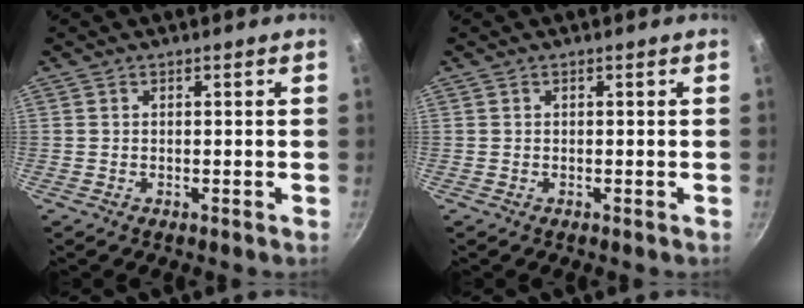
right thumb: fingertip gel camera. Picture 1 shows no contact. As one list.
[{"total": 0.0}]